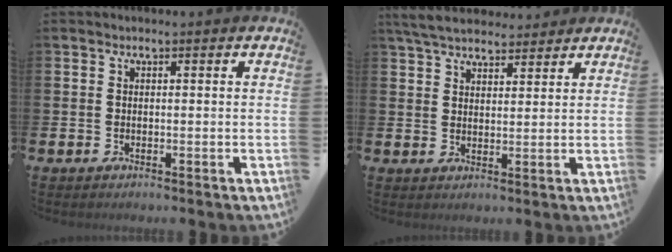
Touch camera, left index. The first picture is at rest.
{"total": 5.4, "force": [5.0, 1.3, 1.3], "torque": [-0.048, -0.012, 0.095]}